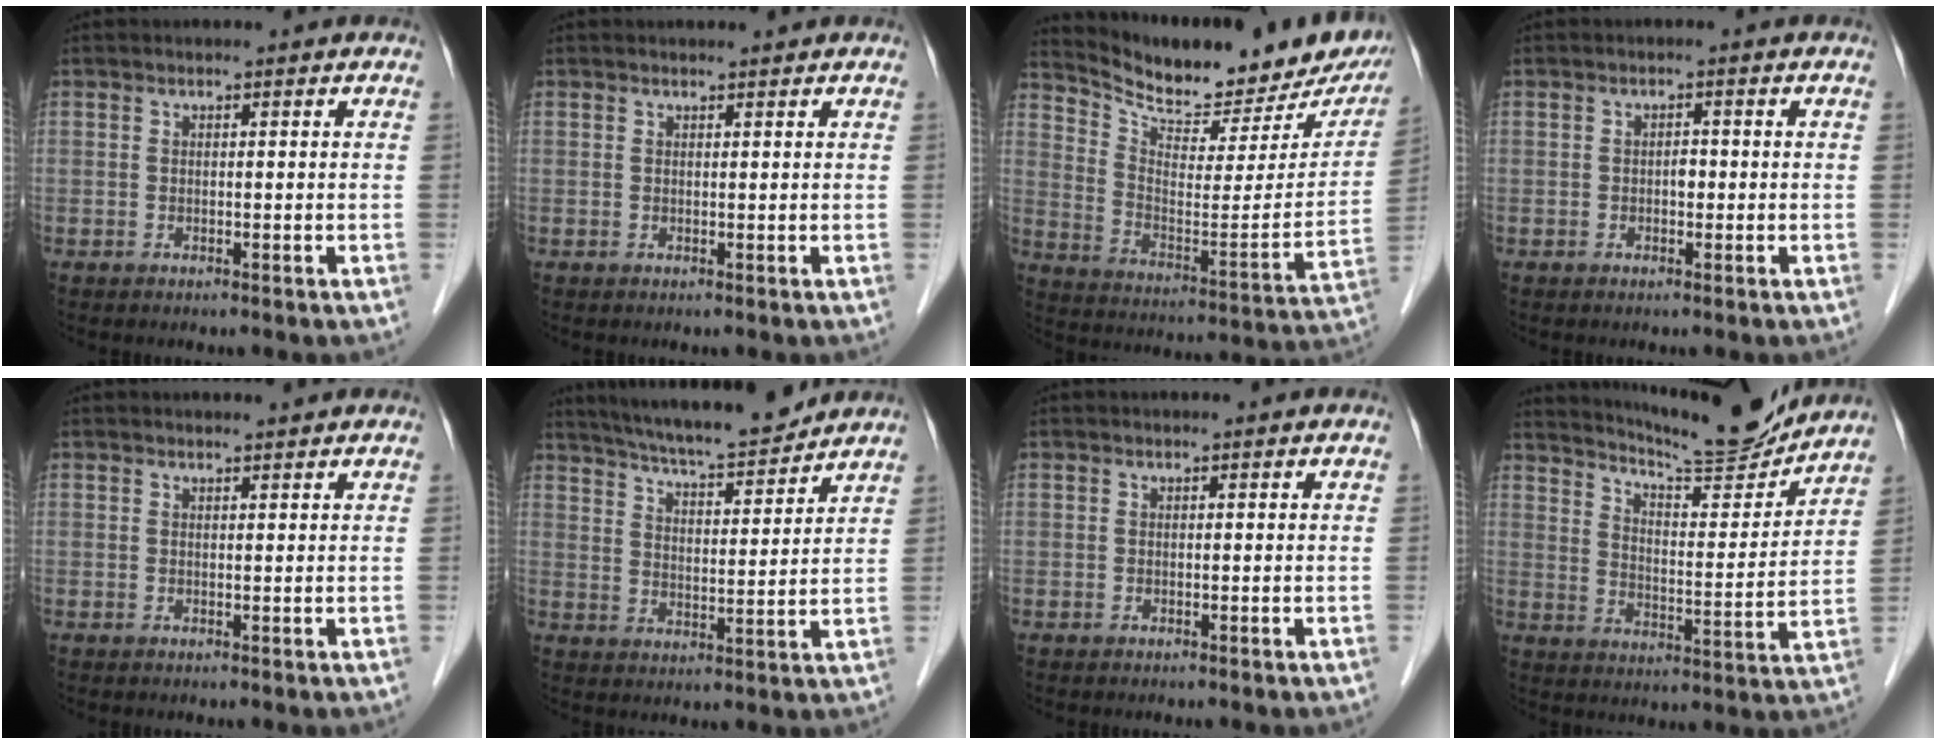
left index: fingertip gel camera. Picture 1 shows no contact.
{"total": 1.1, "force": [1.0, 0.0, 0.3], "torque": [-0.007, 0.004, 0.018]}
{"total": 22.1, "force": [20.0, 5.1, 7.7], "torque": [-0.126, -0.056, 0.276]}
{"total": 1.1, "force": [-0.2, 0.7, 0.9], "torque": [-0.012, 0.003, -0.005]}
{"total": 1.6, "force": [1.5, 0.0, 0.4], "torque": [-0.008, 0.004, 0.024]}
{"total": 13.1, "force": [12.0, 1.0, 5.1], "torque": [-0.089, 0.002, 0.188]}
{"total": 0.0}
{"total": 15.3, "force": [14.5, 0.5, 4.7], "torque": [-0.085, -0.022, 0.214]}